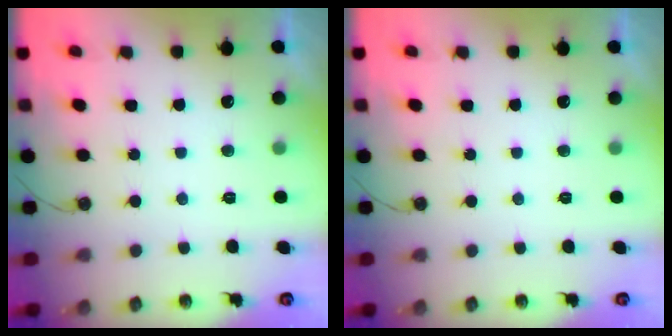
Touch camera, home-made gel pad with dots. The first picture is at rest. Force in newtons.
{"total": 0.0}